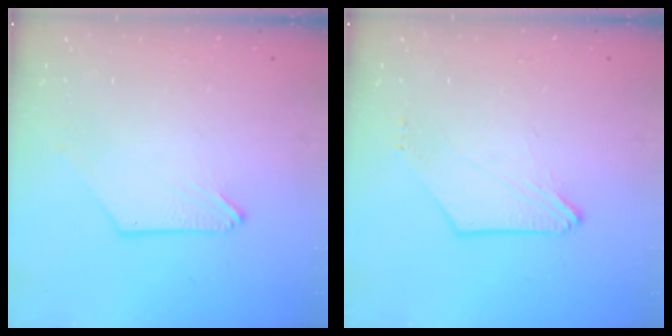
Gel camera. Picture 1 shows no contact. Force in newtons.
{"total": 2.0, "press": 2.0, "slide": 0.5}